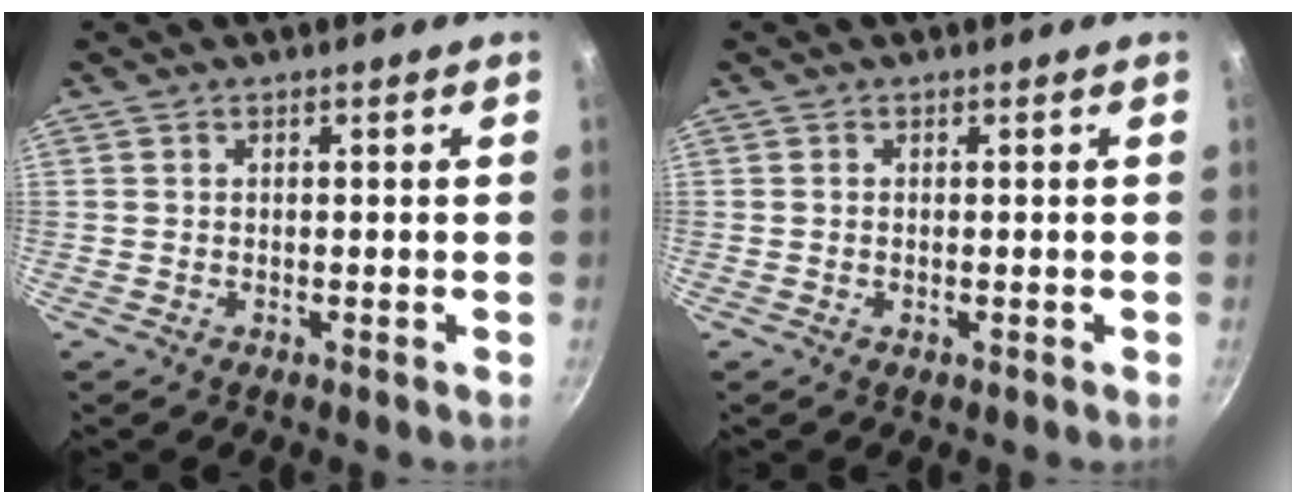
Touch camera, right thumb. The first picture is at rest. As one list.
[{"total": 0.0}]